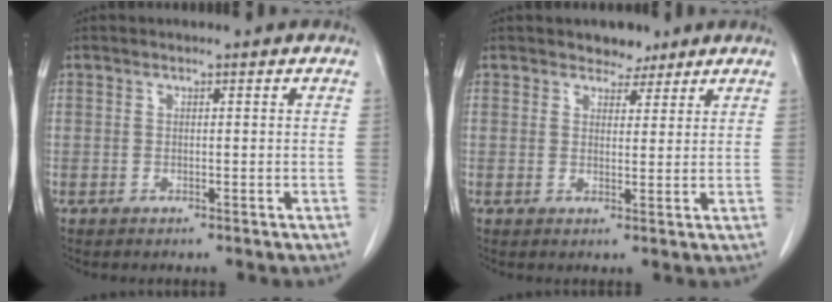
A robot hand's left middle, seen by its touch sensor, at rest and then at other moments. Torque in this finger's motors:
{"motor_torque": [0.52, -0.49, -0.05, 0.01]}